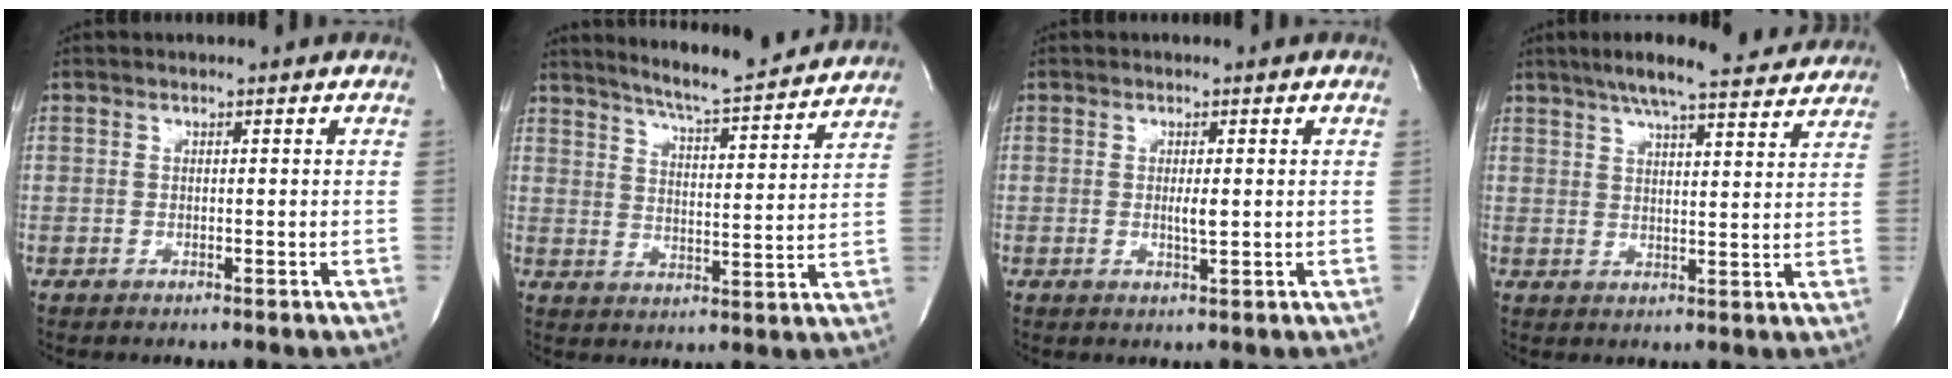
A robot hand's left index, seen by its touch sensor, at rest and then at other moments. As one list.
[{"total": 14.1, "force": [13.2, 0.2, 5.2], "torque": [-0.085, -0.008, 0.181]}, {"total": 1.9, "force": [0.0, 0.2, 1.9], "torque": [-0.037, -0.005, 0.000]}, {"total": 15.7, "force": [13.7, 1.8, 7.4], "torque": [-0.115, 0.019, 0.182]}]